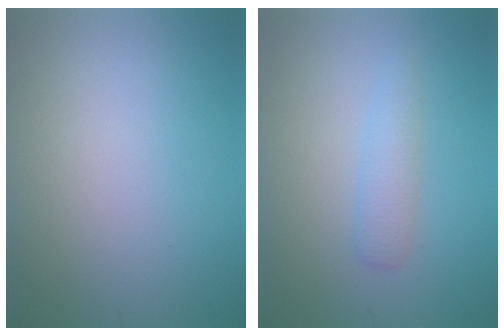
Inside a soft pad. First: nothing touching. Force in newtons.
{"total": 1.8, "press": 1.8, "slide": 0.1}